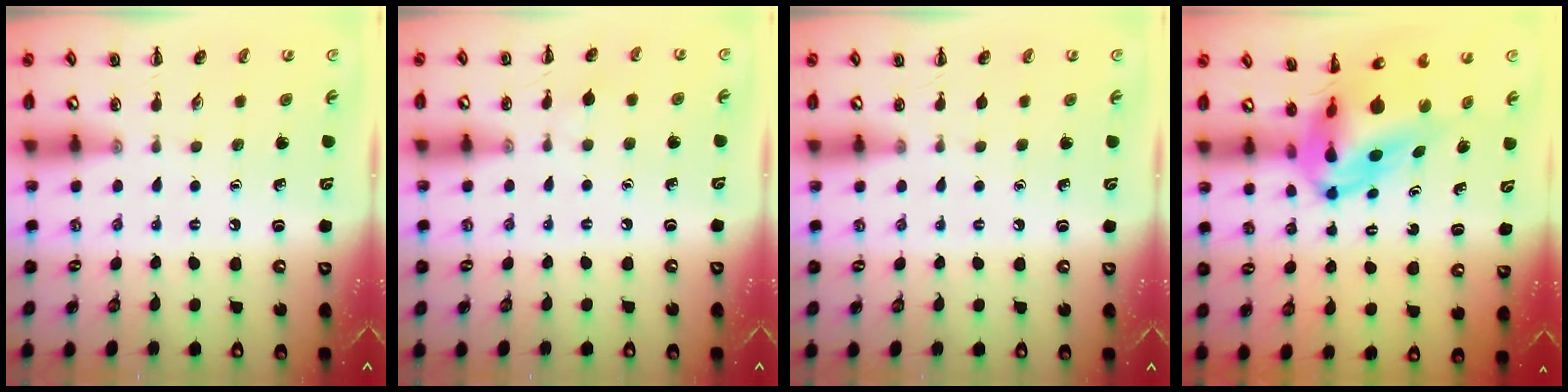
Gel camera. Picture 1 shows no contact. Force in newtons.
{"total": 4.4, "press": 4.1, "slide": 1.7}
{"total": 0.0}
{"total": 9.0, "press": 8.6, "slide": 2.7}